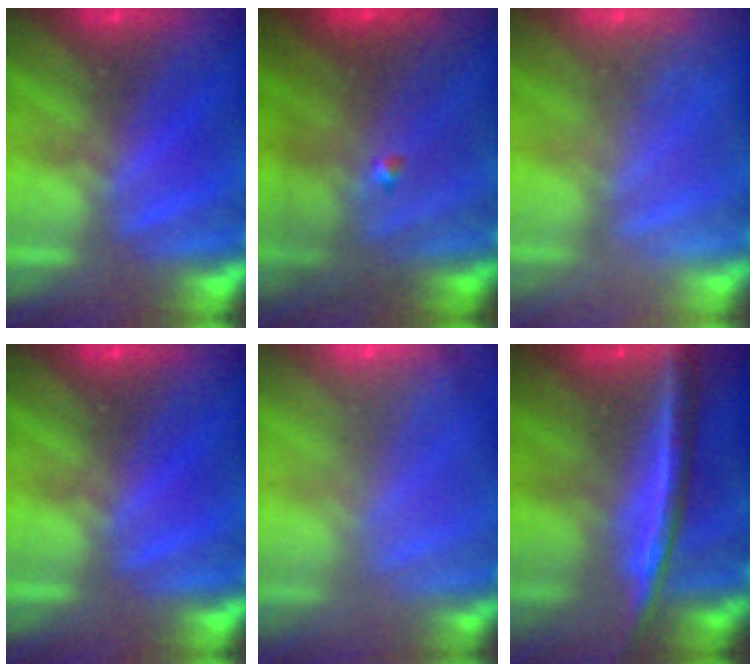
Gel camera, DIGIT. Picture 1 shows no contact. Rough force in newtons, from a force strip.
{"total": 4.4}
{"total": 2.6}
{"total": 0.0}
{"total": 6.1}
{"total": 7.4}